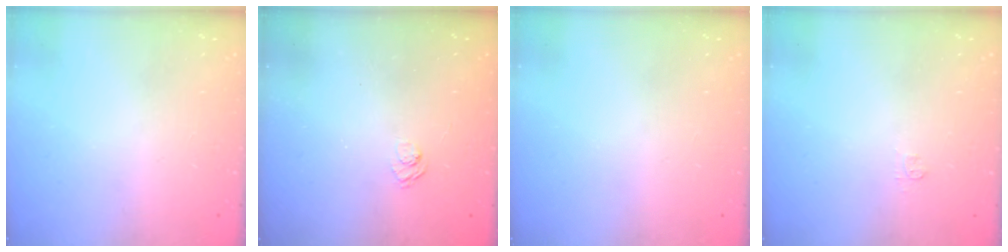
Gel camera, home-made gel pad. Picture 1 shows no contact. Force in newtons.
{"total": 2.4, "press": 2.0, "slide": 1.3}
{"total": 0.0}
{"total": 3.1, "press": 3.0, "slide": 0.4}